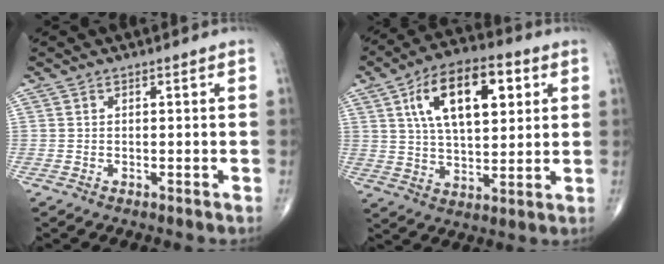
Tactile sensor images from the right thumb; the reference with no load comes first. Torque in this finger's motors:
{"motor_torque": [-1.27, 2.12, 1.22, 0.82, 0.17]}